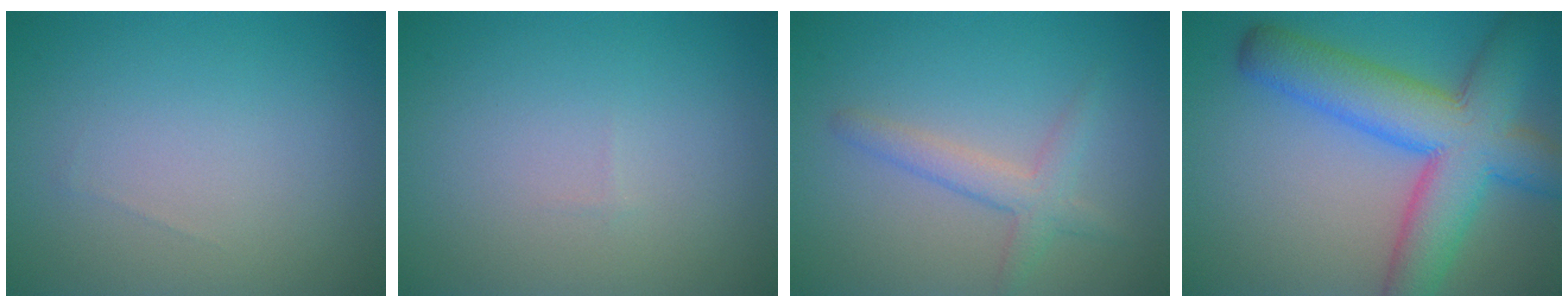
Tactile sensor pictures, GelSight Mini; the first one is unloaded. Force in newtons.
{"total": 0.0}
{"total": 2.5, "press": 2.5, "slide": 0.1}
{"total": 10.1, "press": 10.1, "slide": 0.4}